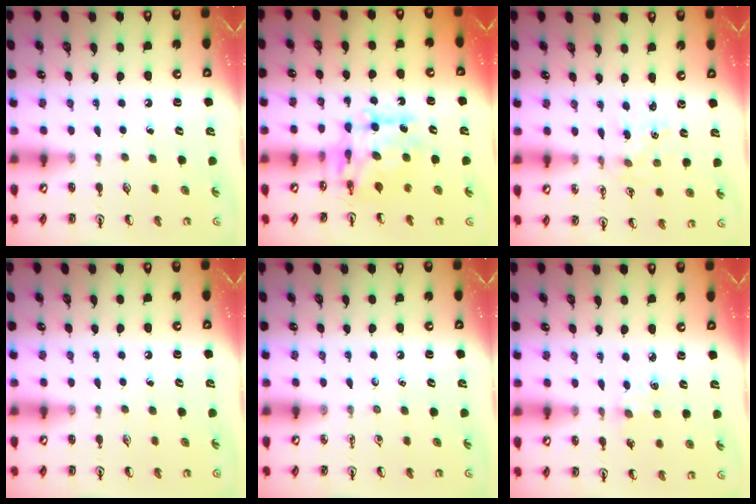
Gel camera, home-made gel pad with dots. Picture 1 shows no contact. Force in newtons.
{"total": 9.2, "press": 9.2, "slide": 0.9}
{"total": 1.0, "press": 1.0, "slide": 0.2}
{"total": 0.0}
{"total": 0.0}
{"total": 3.9, "press": 3.8, "slide": 0.5}